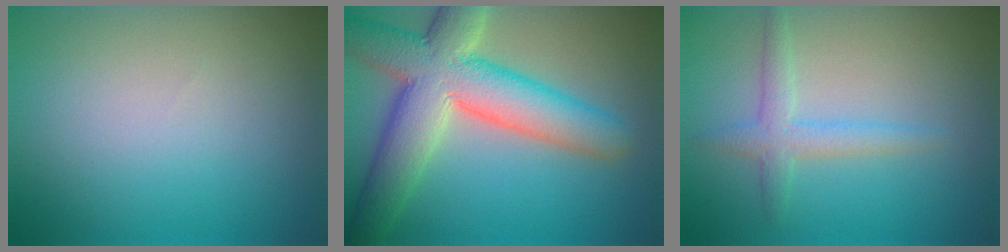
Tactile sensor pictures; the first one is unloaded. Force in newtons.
{"total": 10.2, "press": 10.2, "slide": 0.8}
{"total": 2.3, "press": 2.3, "slide": 0.1}